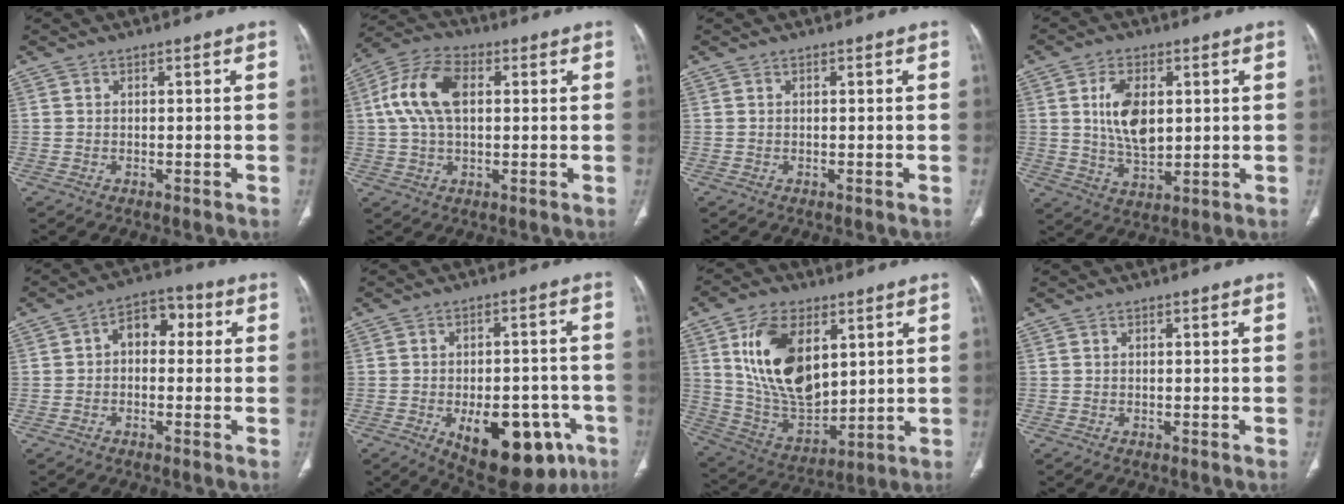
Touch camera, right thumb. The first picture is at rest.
{"total": 11.7, "force": [2.1, 6.8, 9.3], "torque": [-0.190, 0.022, 0.035]}
{"total": 0.0}
{"total": 10.0, "force": [2.0, 5.7, 8.0], "torque": [-0.137, -0.011, 0.045]}
{"total": 7.0, "force": [0.7, 4.7, 5.1], "torque": [-0.048, 0.027, -0.001]}
{"total": 18.1, "force": [-7.5, 9.4, 13.6], "torque": [-0.145, 0.025, -0.083]}
{"total": 19.1, "force": [6.1, 10.9, 14.4], "torque": [-0.234, -0.028, 0.129]}
{"total": 0.0}